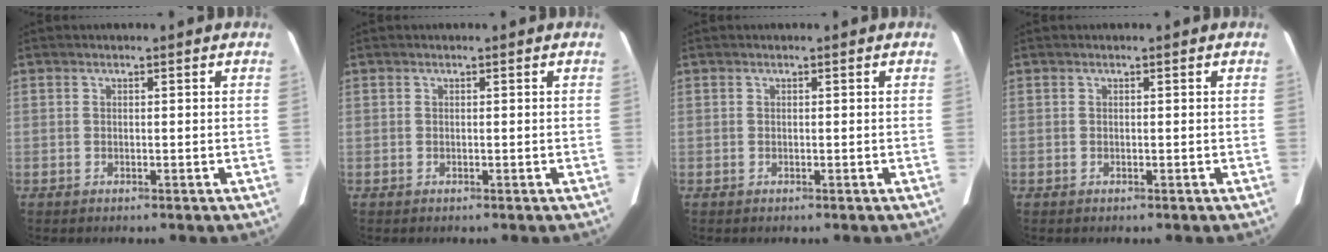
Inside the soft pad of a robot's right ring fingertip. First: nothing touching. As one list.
[{"total": 0.0}, {"total": 0.0}, {"total": 0.0}]